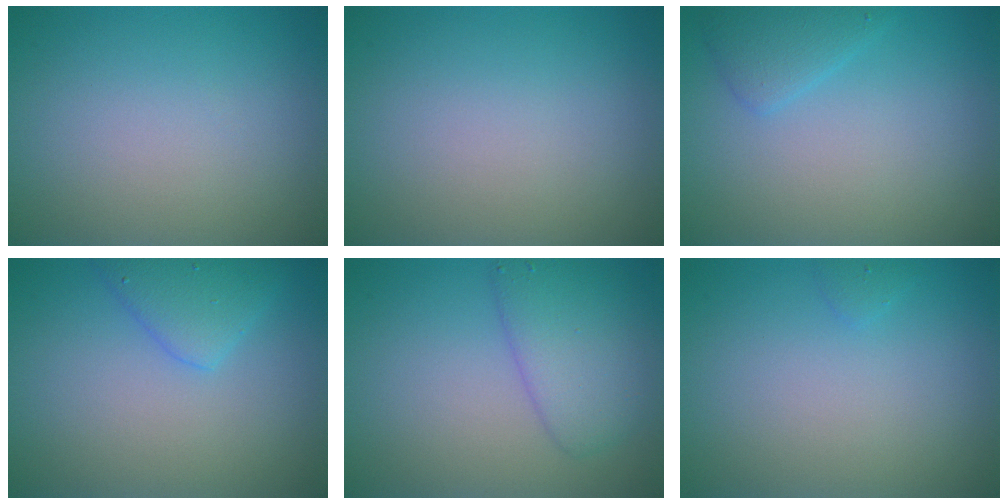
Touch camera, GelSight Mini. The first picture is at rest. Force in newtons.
{"total": 0.0}
{"total": 1.9, "press": 1.9, "slide": 0.1}
{"total": 3.0, "press": 3.0, "slide": 0.1}
{"total": 3.9, "press": 3.9, "slide": 0.1}
{"total": 0.5, "press": 0.5, "slide": 0.1}